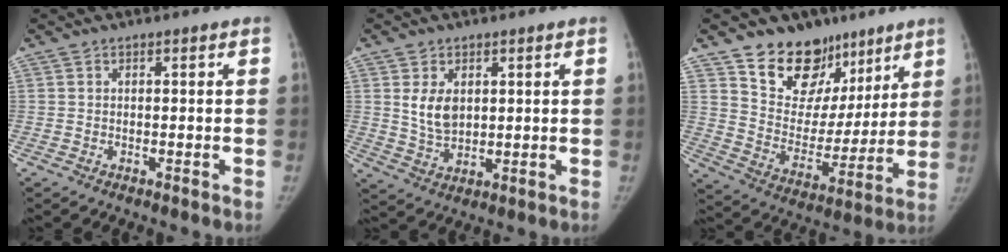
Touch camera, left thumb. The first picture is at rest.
{"total": 6.2, "force": [1.8, 4.2, 4.2], "torque": [-0.057, -0.017, 0.043]}
{"total": 18.3, "force": [12.2, 12.0, 6.5], "torque": [-0.038, -0.066, 0.207]}